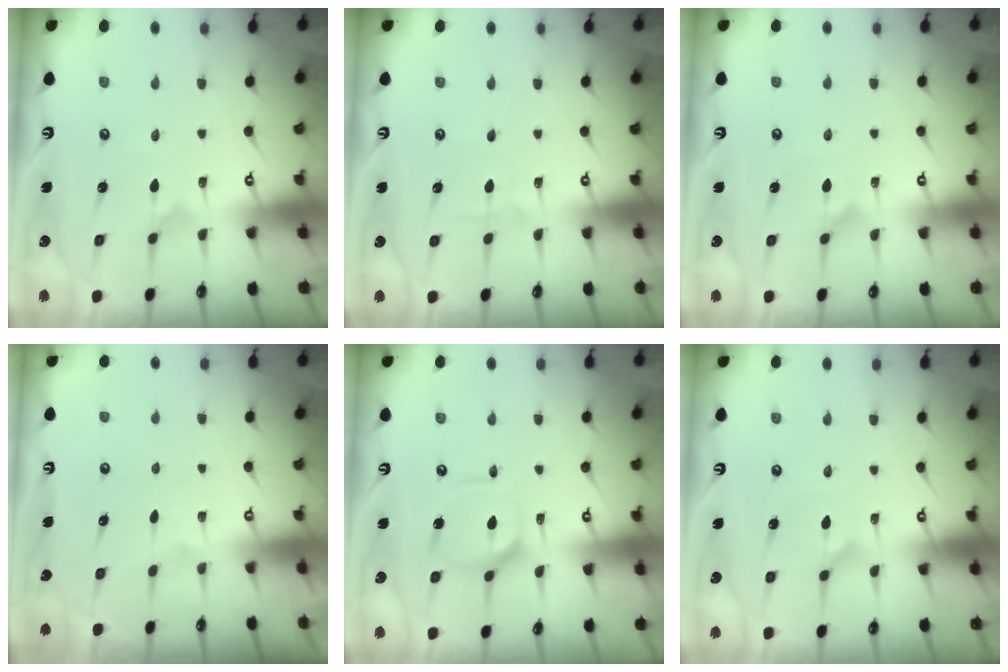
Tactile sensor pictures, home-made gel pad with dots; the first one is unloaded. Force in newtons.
{"total": 2.2, "press": 2.2, "slide": 0.3}
{"total": 1.7, "press": 1.7, "slide": 0.1}
{"total": 0.0}
{"total": 9.4, "press": 9.4, "slide": 1.0}
{"total": 2.7, "press": 2.7, "slide": 0.4}